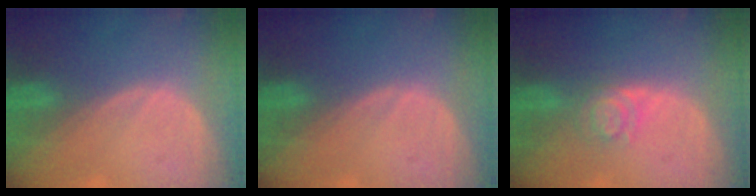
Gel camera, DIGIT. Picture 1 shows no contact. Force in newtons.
{"total": 0.0}
{"total": 4.2, "press": 3.8, "slide": 1.7}